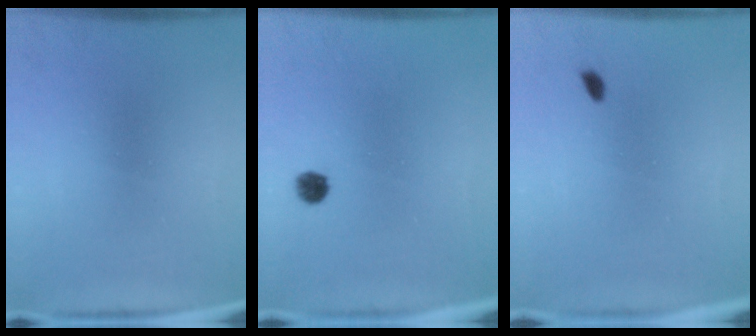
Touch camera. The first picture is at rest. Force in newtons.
{"total": 2.3}
{"total": 0.9}